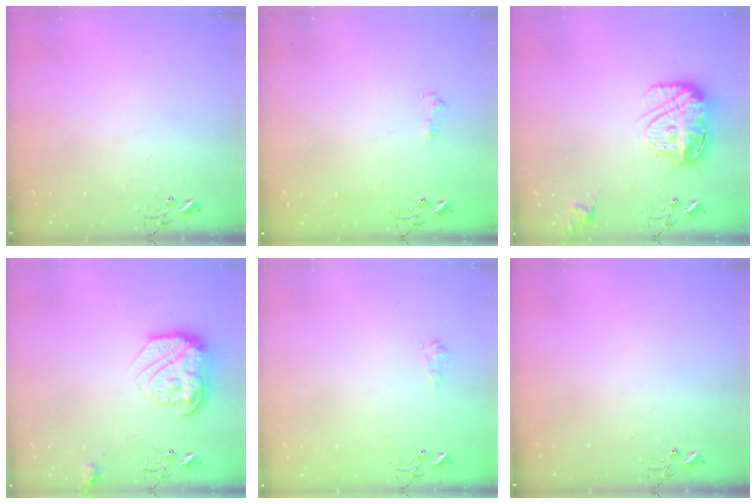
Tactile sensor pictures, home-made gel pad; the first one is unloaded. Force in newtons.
{"total": 7.3, "press": 7.2, "slide": 0.8}
{"total": 14.7, "press": 14.7, "slide": 1.0}
{"total": 17.9, "press": 17.9, "slide": 1.2}
{"total": 6.2, "press": 6.1, "slide": 0.8}
{"total": 0.0}